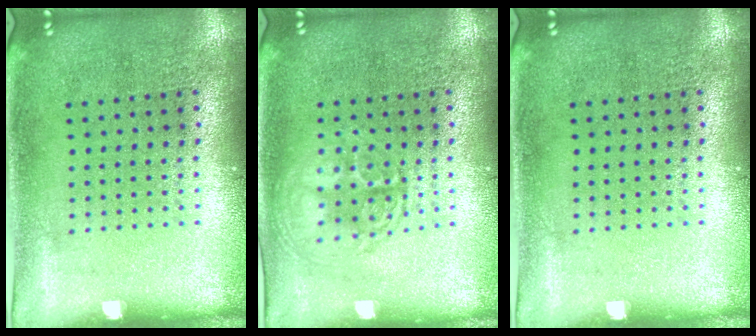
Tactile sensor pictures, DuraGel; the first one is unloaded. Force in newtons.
{"total": 1.4, "press": 1.4, "slide": 0.1}
{"total": 0.0}